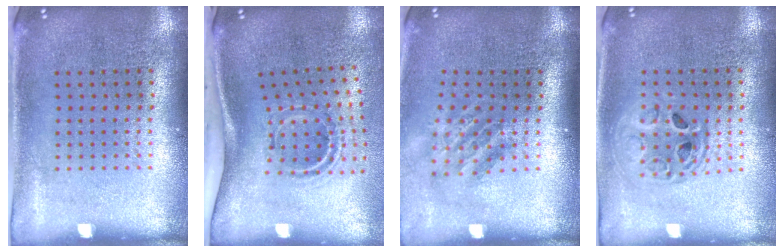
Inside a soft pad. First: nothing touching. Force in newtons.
{"total": 2.2, "press": 1.2, "slide": 1.8}
{"total": 1.7, "press": 1.2, "slide": 1.2}
{"total": 1.5, "press": 1.3, "slide": 0.7}